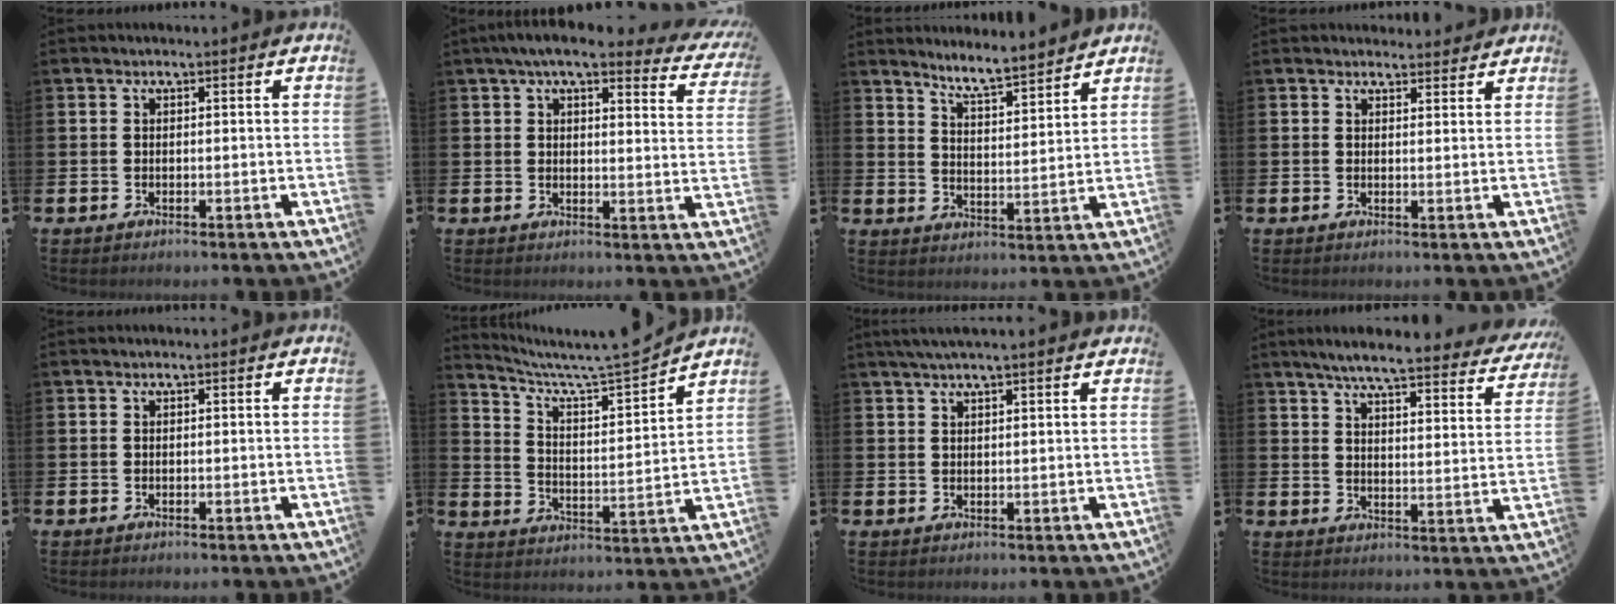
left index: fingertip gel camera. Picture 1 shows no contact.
{"total": 6.2, "force": [5.2, 1.4, 3.1], "torque": [-0.055, -0.020, 0.088]}
{"total": 6.1, "force": [5.9, 0.1, 1.2], "torque": [-0.040, -0.042, 0.104]}
{"total": 2.1, "force": [2.1, 0.6, -0.1], "torque": [0.009, -0.010, 0.036]}
{"total": 0.0}
{"total": 7.5, "force": [7.0, 0.2, 2.8], "torque": [-0.078, -0.060, 0.113]}
{"total": 2.7, "force": [2.3, 0.0, 1.4], "torque": [-0.028, -0.001, 0.042]}
{"total": 6.4, "force": [5.7, 0.5, 2.9], "torque": [-0.071, -0.037, 0.093]}